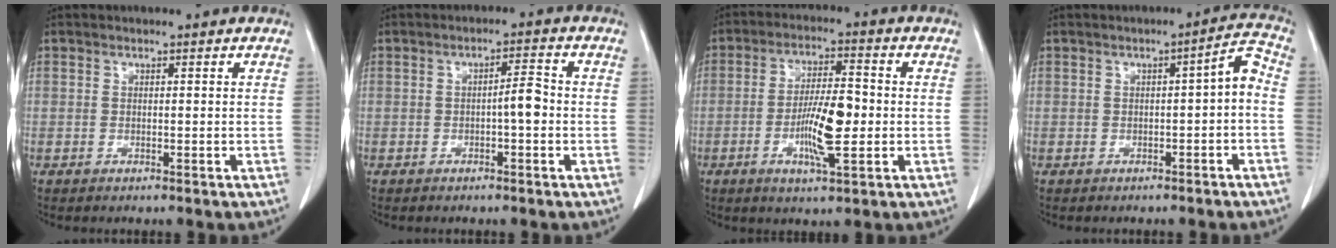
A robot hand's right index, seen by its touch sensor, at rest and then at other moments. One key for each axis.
{"total": 3.2, "fx": -0.7, "fy": 0.5, "fz": 3.1, "tx": -0.045, "ty": 0.005, "tz": -0.012}
{"total": 9.0, "fx": -1.8, "fy": 1.7, "fz": 8.7, "tx": -0.161, "ty": -0.001, "tz": -0.032}
{"total": 4.1, "fx": -1.0, "fy": 0.8, "fz": 3.9, "tx": -0.050, "ty": 0.021, "tz": -0.012}